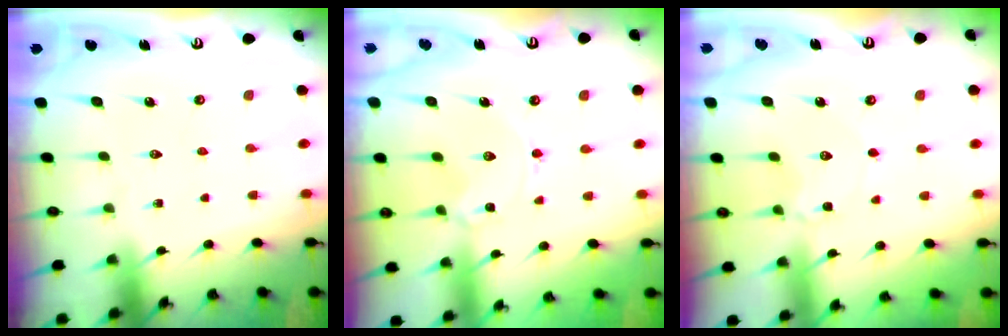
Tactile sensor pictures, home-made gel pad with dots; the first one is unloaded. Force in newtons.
{"total": 1.7, "press": 1.6, "slide": 0.1}
{"total": 2.1, "press": 2.1, "slide": 0.2}